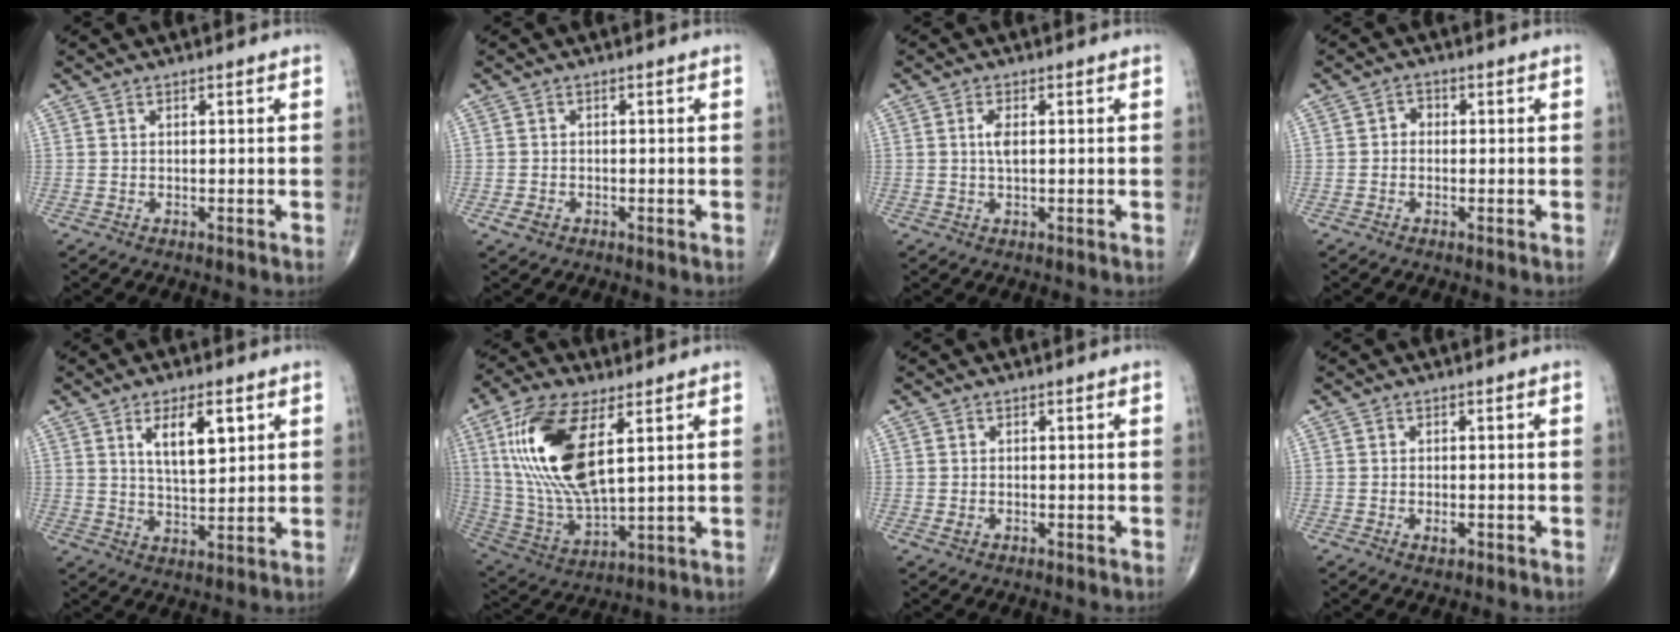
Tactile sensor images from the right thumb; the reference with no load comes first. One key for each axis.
{"total": 1.9, "fx": -0.9, "fy": 1.4, "fz": 0.9, "tx": -0.016, "ty": 0.003, "tz": -0.013}
{"total": 2.5, "fx": 0.4, "fy": 1.0, "fz": 2.3, "tx": -0.045, "ty": -0.001, "tz": 0.006}
{"total": 1.7, "fx": -0.3, "fy": 1.4, "fz": 0.9, "tx": -0.002, "ty": 0.006, "tz": -0.013}
{"total": 8.7, "fx": 3.5, "fy": 3.4, "fz": 7.2, "tx": -0.107, "ty": -0.022, "tz": 0.065}
{"total": 20.1, "fx": 6.1, "fy": 8.3, "fz": 17.2, "tx": -0.358, "ty": -0.024, "tz": 0.121}
{"total": 0.9, "fx": -0.2, "fy": 0.6, "fz": 0.6, "tx": -0.013, "ty": 0.001, "tz": -0.003}
{"total": 1.3, "fx": -0.5, "fy": 0.7, "fz": 1.0, "tx": -0.015, "ty": 0.000, "tz": -0.008}